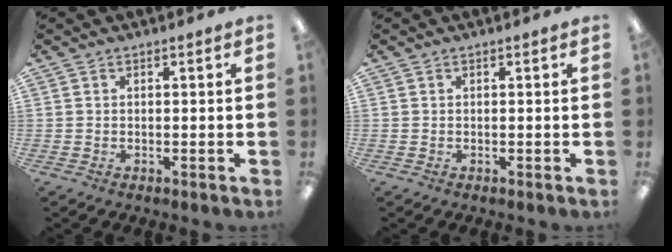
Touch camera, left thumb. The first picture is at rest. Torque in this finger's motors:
{"motor_torque": [0.00, 0.00, 0.01, 0.01, 0.00]}